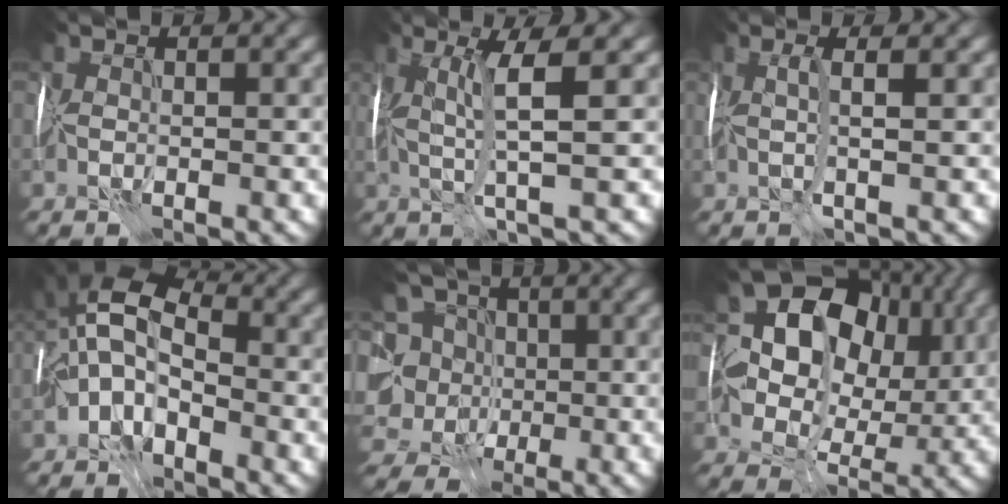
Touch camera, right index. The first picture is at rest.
{"total": 4.1, "force": [0.8, 0.2, 4.0], "torque": [-0.085, 0.009, 0.020]}
{"total": 1.8, "force": [0.4, 0.1, 1.8], "torque": [-0.031, 0.006, 0.007]}
{"total": 7.5, "force": [-1.3, 4.6, 5.8], "torque": [-0.106, 0.027, -0.037]}
{"total": 10.9, "force": [0.2, 9.9, 4.4], "torque": [-0.116, 0.039, -0.025]}
{"total": 11.8, "force": [2.3, 9.4, 6.8], "torque": [-0.086, 0.020, 0.027]}